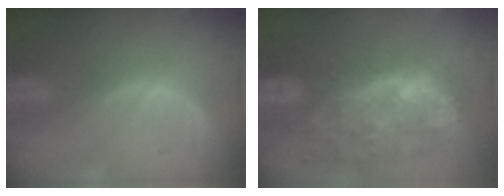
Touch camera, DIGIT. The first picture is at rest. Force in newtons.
{"total": 12.2, "press": 11.1, "slide": 5.1}